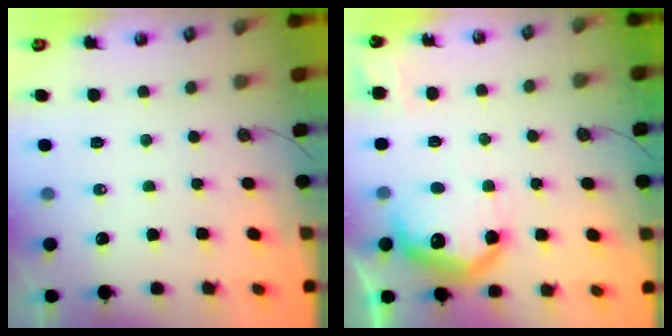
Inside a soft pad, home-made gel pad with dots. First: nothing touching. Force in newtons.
{"total": 15.5, "press": 15.5, "slide": 0.9}